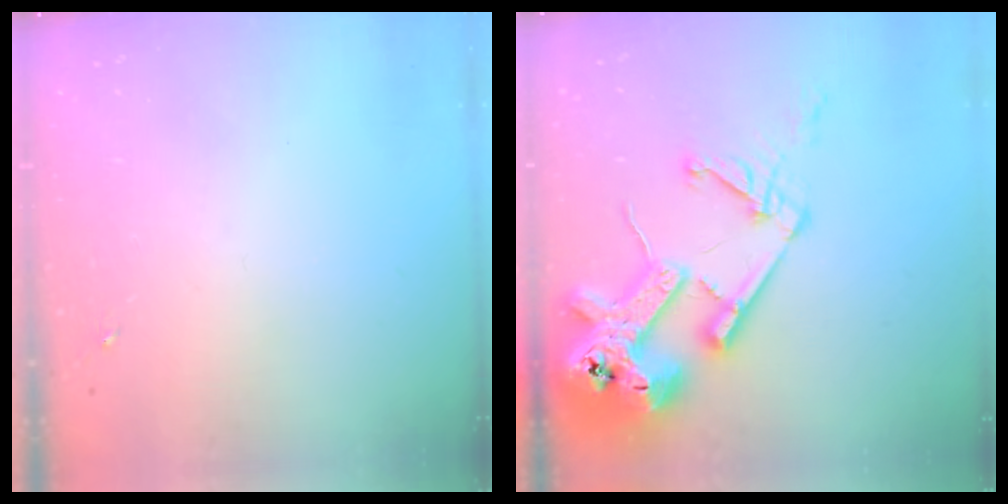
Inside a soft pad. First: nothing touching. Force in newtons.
{"total": 21.7, "press": 21.5, "slide": 2.7}